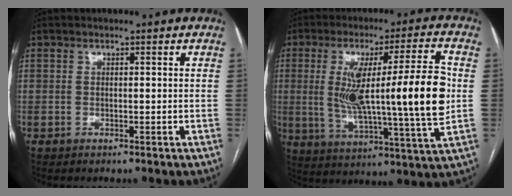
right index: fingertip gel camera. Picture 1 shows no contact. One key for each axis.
{"total": 19.7, "fx": 0.6, "fy": 1.1, "fz": 19.7, "tx": -0.334, "ty": 0.004, "tz": 0.007}